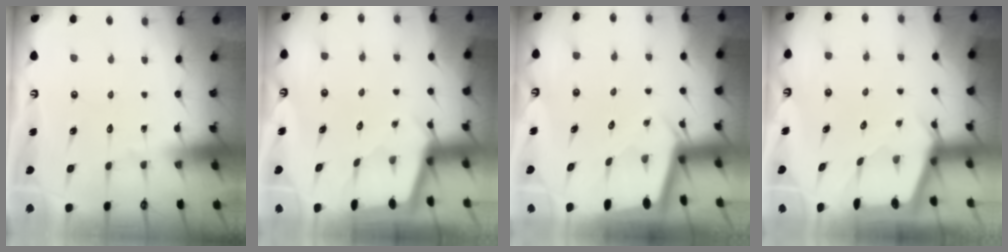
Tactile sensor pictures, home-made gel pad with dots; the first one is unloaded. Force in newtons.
{"total": 2.1, "press": 2.0, "slide": 0.3}
{"total": 1.8, "press": 1.8, "slide": 0.1}
{"total": 2.5, "press": 2.4, "slide": 0.3}